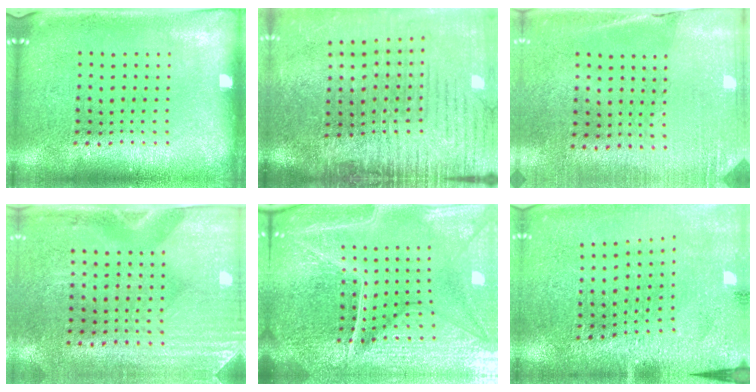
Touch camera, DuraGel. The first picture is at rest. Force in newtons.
{"total": 4.4, "press": 3.7, "slide": 2.3}
{"total": 2.6, "press": 2.4, "slide": 1.0}
{"total": 3.1, "press": 2.7, "slide": 1.6}
{"total": 6.5, "press": 5.8, "slide": 3.1}
{"total": 3.0, "press": 3.0, "slide": 0.4}